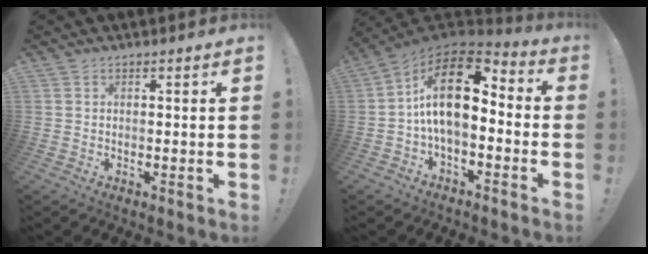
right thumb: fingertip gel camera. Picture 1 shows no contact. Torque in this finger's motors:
{"motor_torque": [0.26, 0.77, 1.25, -1.02, 0.18]}